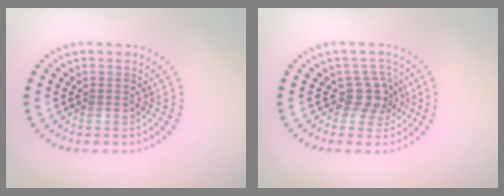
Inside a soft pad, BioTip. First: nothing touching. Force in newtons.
{"total": 2.6, "press": 2.0, "slide": 1.7}